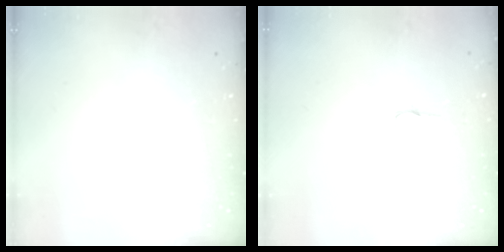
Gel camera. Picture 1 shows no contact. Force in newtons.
{"total": 5.4, "press": 5.4, "slide": 0.3}